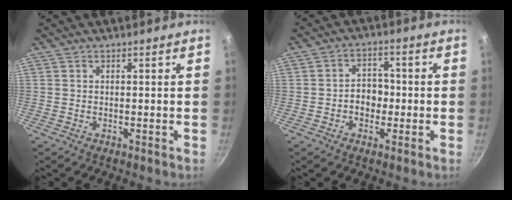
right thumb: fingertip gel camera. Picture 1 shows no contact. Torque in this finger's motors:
{"motor_torque": [-0.03, 0.02, 0.02, 0.02, 0.06]}